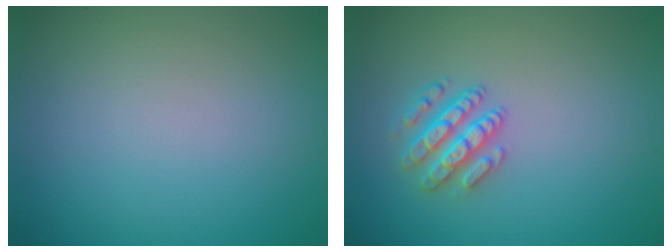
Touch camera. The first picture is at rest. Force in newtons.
{"total": 2.9, "press": 2.9, "slide": 0.7}